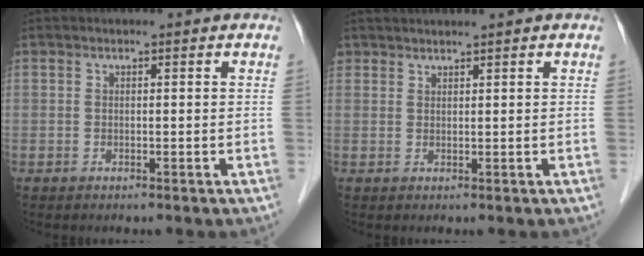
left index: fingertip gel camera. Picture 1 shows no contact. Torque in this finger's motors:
{"motor_torque": [0.11, -0.01, 0.00, 0.01]}